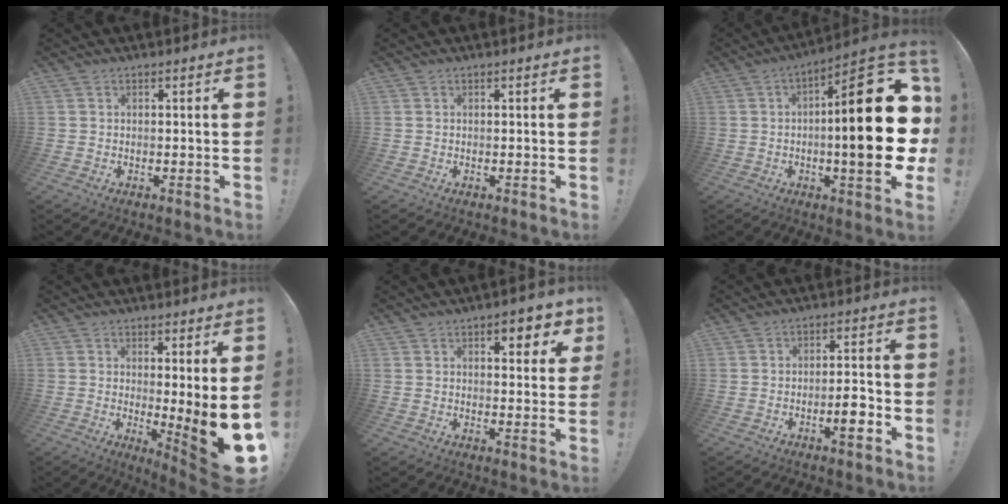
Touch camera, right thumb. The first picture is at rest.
{"total": 0.0}
{"total": 26.5, "force": [-0.8, 7.3, 25.4], "torque": [-0.365, 0.006, -0.013]}
{"total": 11.3, "force": [-1.4, -0.2, 11.2], "torque": [-0.139, -0.033, -0.017]}
{"total": 6.3, "force": [3.7, 2.3, 4.5], "torque": [-0.050, -0.015, 0.057]}
{"total": 7.0, "force": [-3.0, 1.7, 6.1], "torque": [-0.079, 0.008, -0.049]}